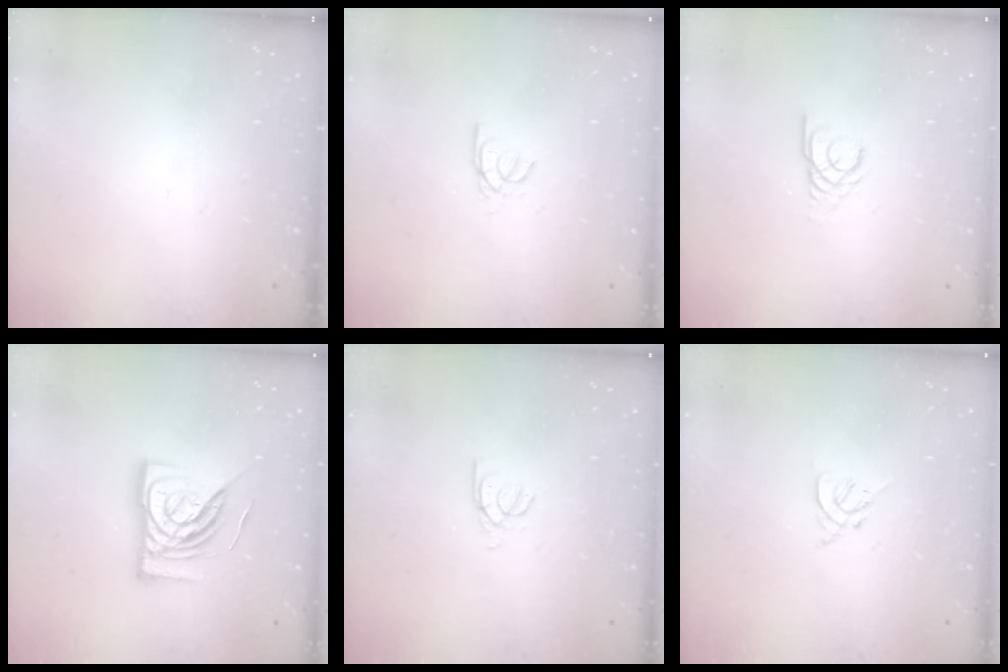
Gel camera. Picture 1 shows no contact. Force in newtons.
{"total": 2.4, "press": 2.4, "slide": 0.3}
{"total": 1.3, "press": 1.3, "slide": 0.2}
{"total": 15.0, "press": 15.0, "slide": 1.4}
{"total": 2.4, "press": 2.3, "slide": 0.4}
{"total": 2.7, "press": 2.6, "slide": 0.7}